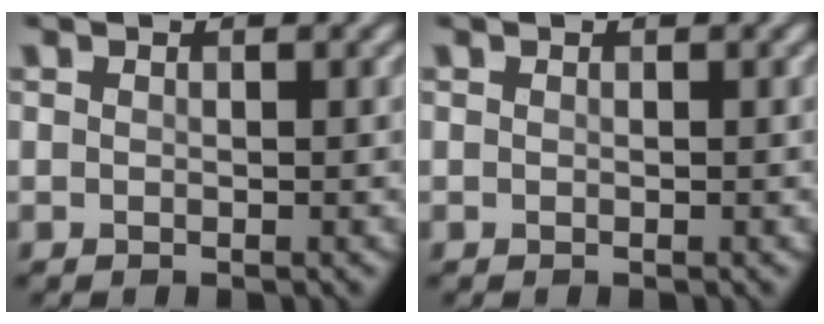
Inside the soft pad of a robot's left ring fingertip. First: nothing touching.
{"total": 0.0}